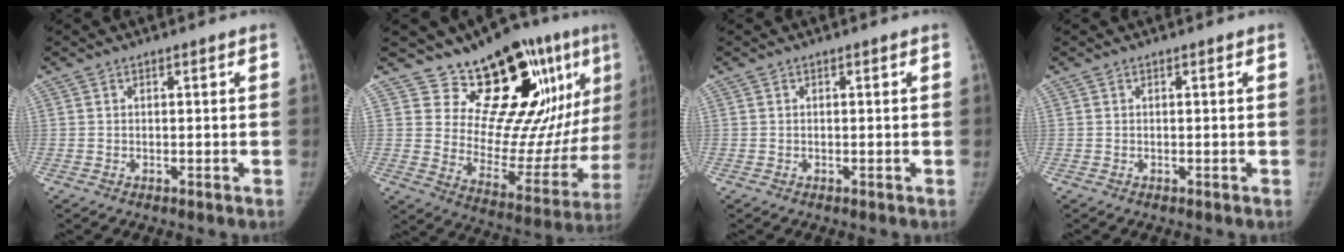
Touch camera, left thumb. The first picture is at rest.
{"total": 23.6, "force": [13.7, 9.9, 16.4], "torque": [-0.171, -0.087, 0.218]}
{"total": 0.0}
{"total": 0.0}